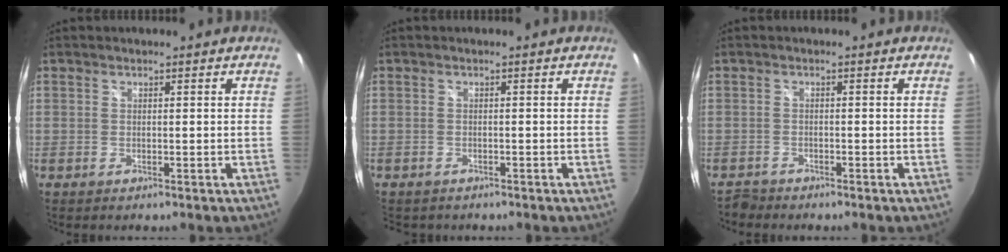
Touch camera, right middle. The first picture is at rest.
{"total": 1.8, "force": [-1.4, 1.1, 0.4], "torque": [-0.013, -0.006, -0.021]}
{"total": 2.1, "force": [-2.0, 0.7, -0.1], "torque": [-0.004, -0.004, -0.041]}